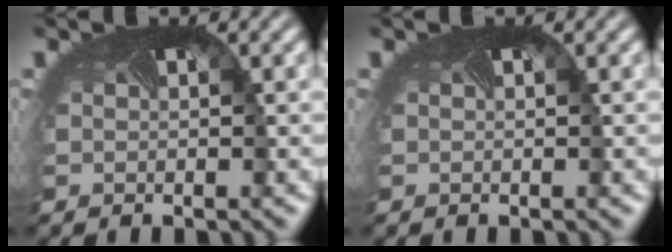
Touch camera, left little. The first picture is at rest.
{"total": 0.0}